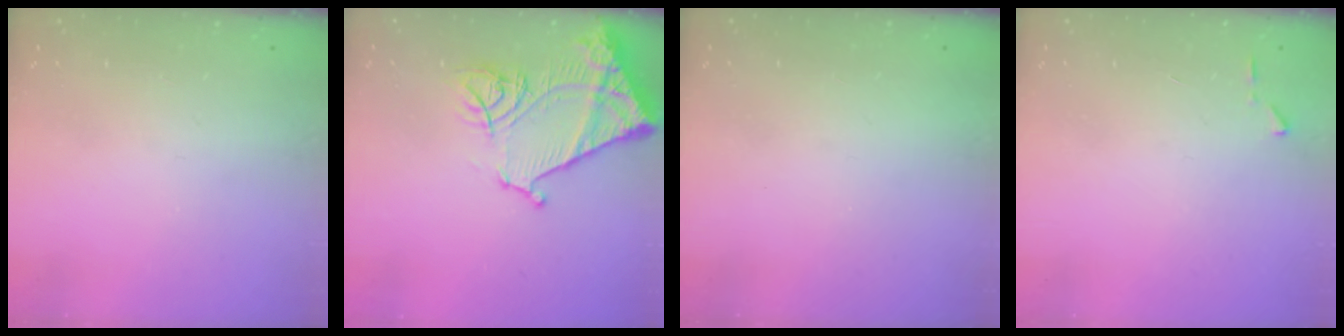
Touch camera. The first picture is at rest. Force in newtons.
{"total": 17.3, "press": 17.3, "slide": 1.6}
{"total": 1.5, "press": 1.5, "slide": 0.1}
{"total": 3.6, "press": 3.6, "slide": 0.5}